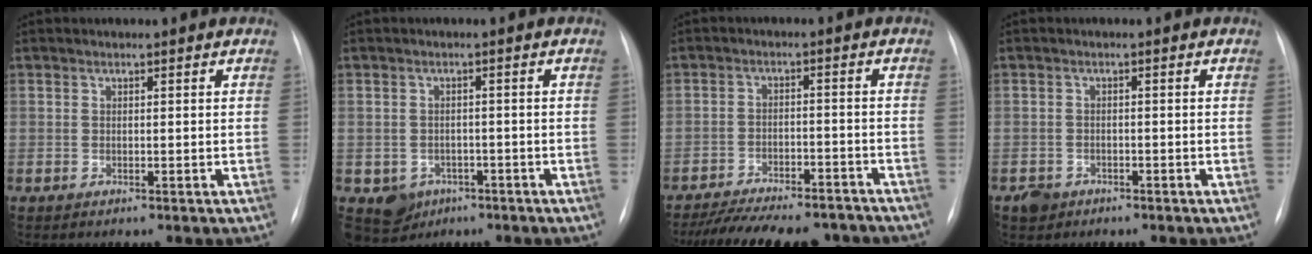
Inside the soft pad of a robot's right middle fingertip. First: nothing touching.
{"total": 4.8, "force": [-2.3, 4.2, 1.0], "torque": [-0.016, 0.008, -0.026]}
{"total": 17.7, "force": [-15.7, 4.7, 6.7], "torque": [-0.128, -0.003, -0.217]}
{"total": 2.3, "force": [-1.5, 1.8, 0.2], "torque": [-0.009, 0.006, -0.022]}